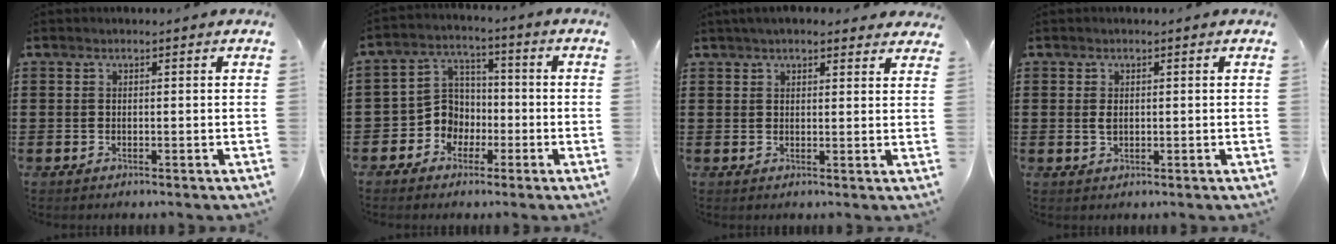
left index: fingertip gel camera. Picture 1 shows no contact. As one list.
[{"total": 6.6, "force": [-2.2, 5.9, 2.0], "torque": [-0.074, 0.007, -0.048]}, {"total": 3.3, "force": [2.8, 0.8, 1.5], "torque": [-0.036, 0.003, 0.051]}, {"total": 1.4, "force": [0.1, 0.8, 1.1], "torque": [-0.026, 0.005, 0.001]}]